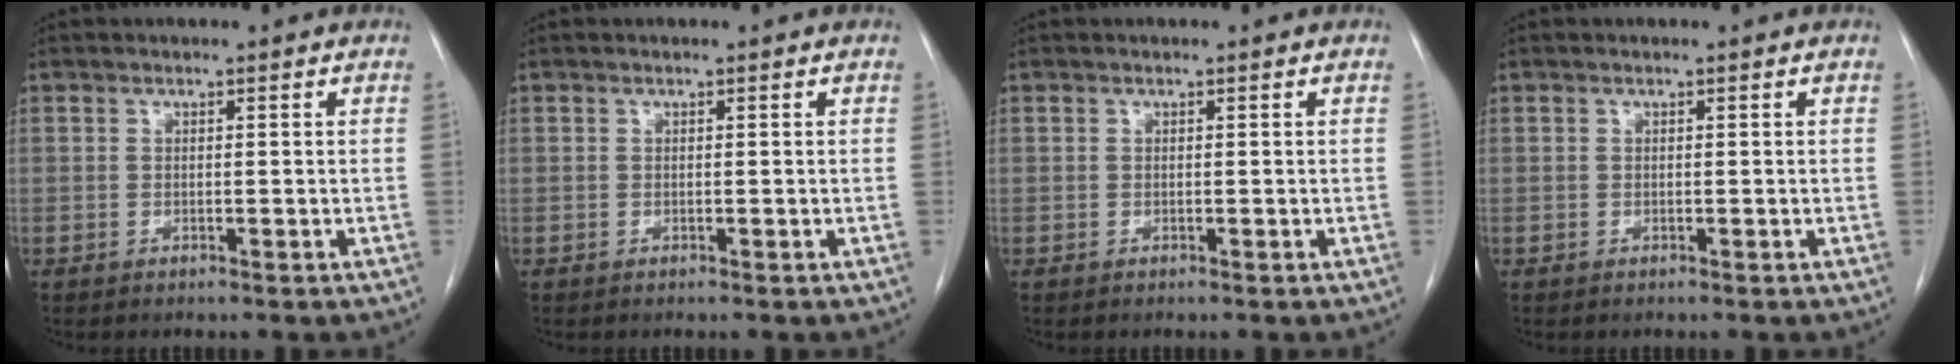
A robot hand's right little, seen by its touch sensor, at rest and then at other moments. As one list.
[{"total": 0.0}, {"total": 0.0}, {"total": 0.0}]